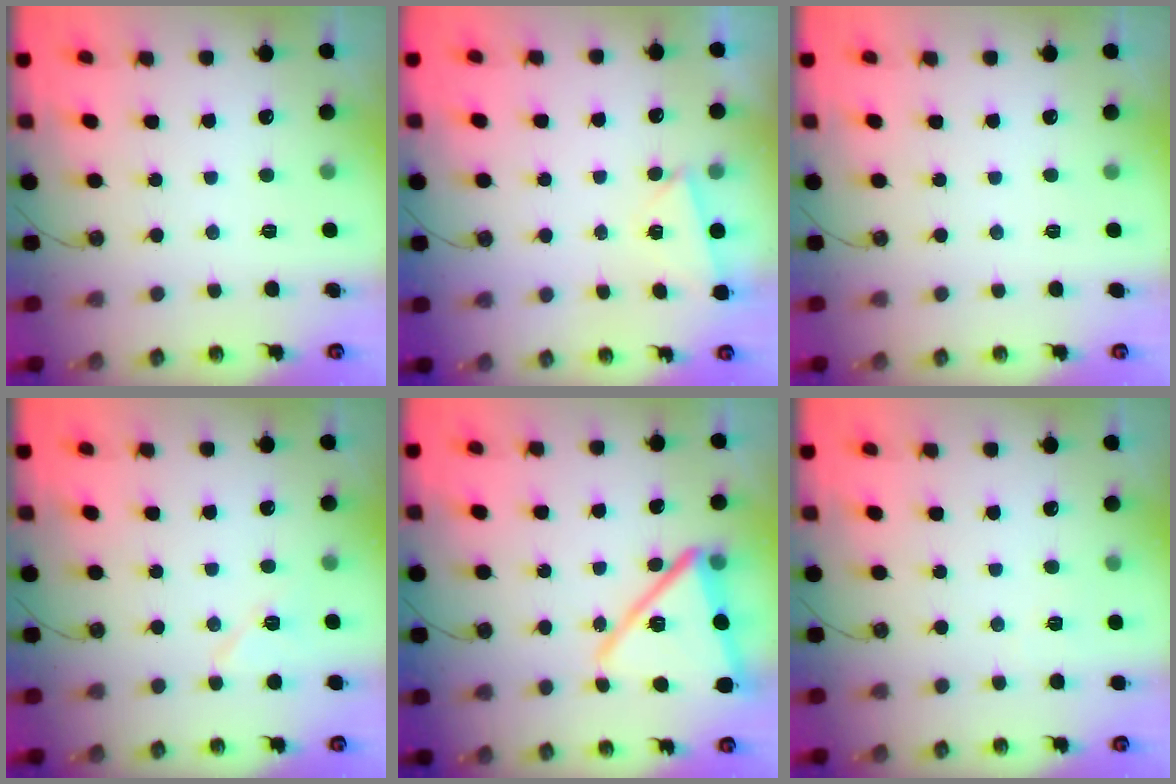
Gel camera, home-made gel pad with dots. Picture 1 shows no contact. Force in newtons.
{"total": 2.5, "press": 2.1, "slide": 1.5}
{"total": 0.0}
{"total": 7.2, "press": 7.0, "slide": 1.8}
{"total": 17.7, "press": 17.7, "slide": 1.3}
{"total": 3.4, "press": 2.3, "slide": 2.5}